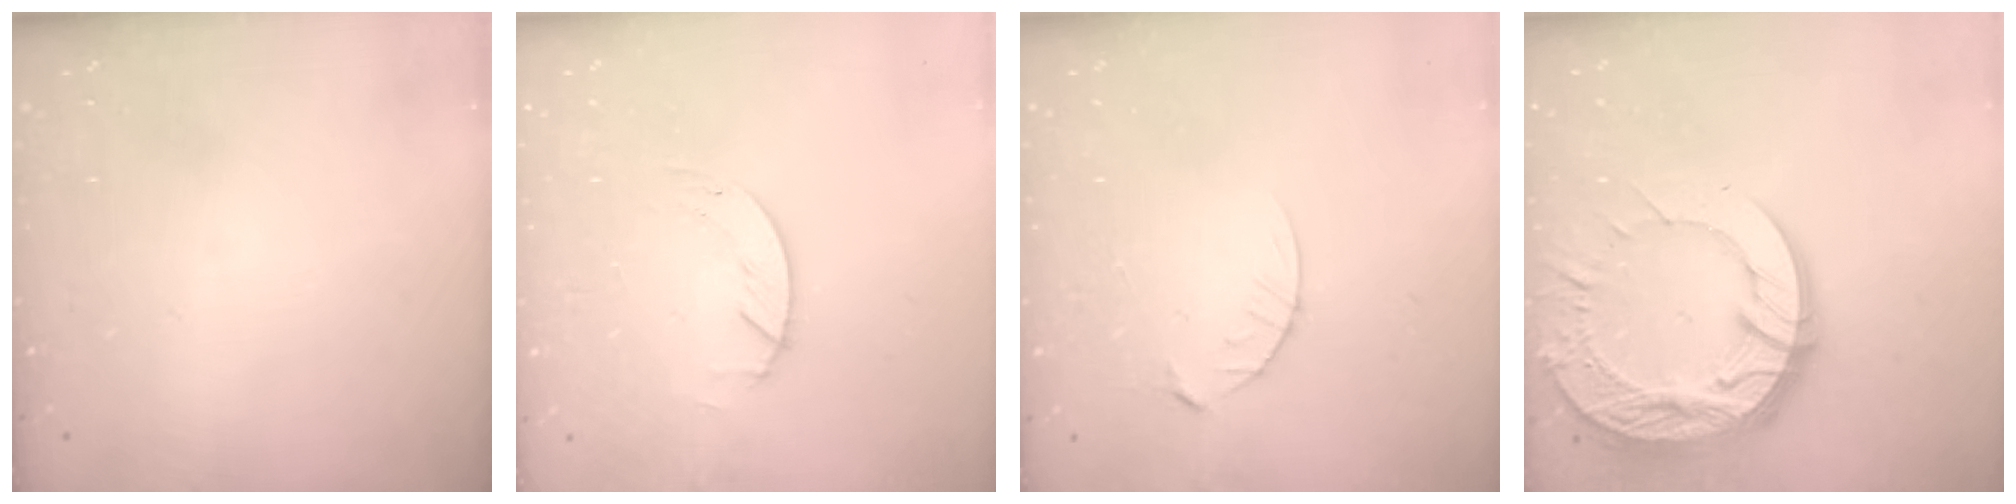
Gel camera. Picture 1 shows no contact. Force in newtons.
{"total": 1.3, "press": 1.2, "slide": 0.1}
{"total": 4.1, "press": 4.1, "slide": 0.5}
{"total": 20.5, "press": 20.4, "slide": 1.7}